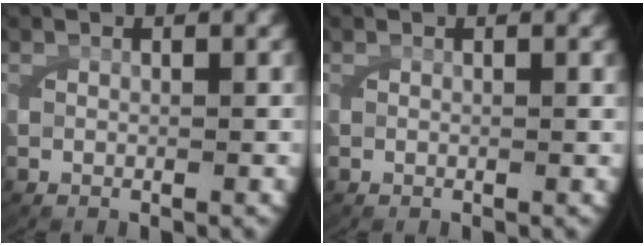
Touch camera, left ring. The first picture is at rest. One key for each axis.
{"total": 0.0}